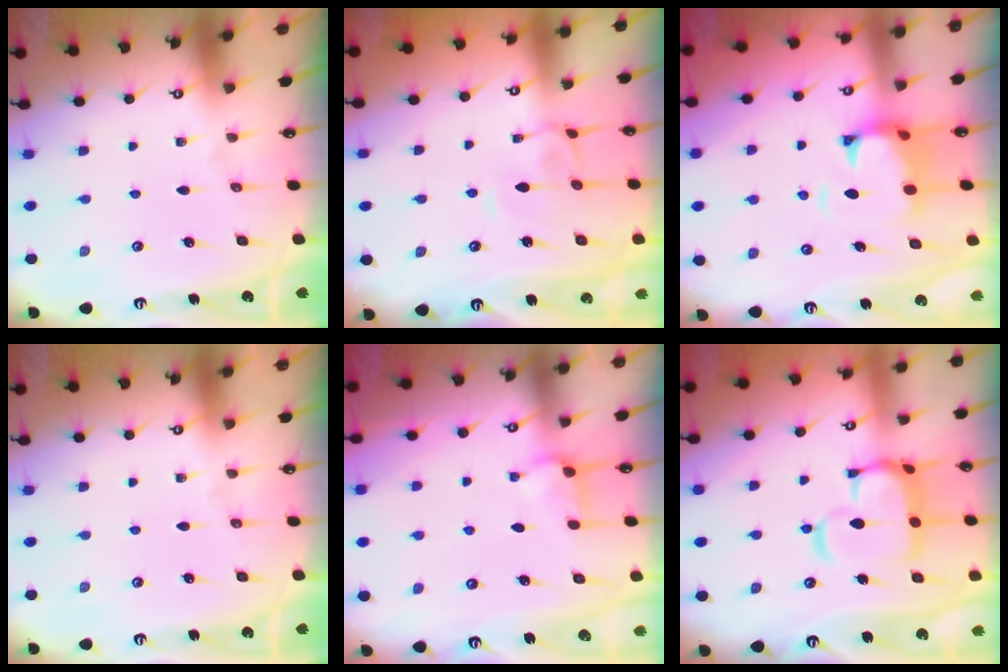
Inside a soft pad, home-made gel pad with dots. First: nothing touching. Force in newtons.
{"total": 2.5, "press": 2.5, "slide": 0.5}
{"total": 2.3, "press": 2.0, "slide": 1.2}
{"total": 0.0}
{"total": 2.9, "press": 2.8, "slide": 0.6}
{"total": 10.0, "press": 9.9, "slide": 1.5}